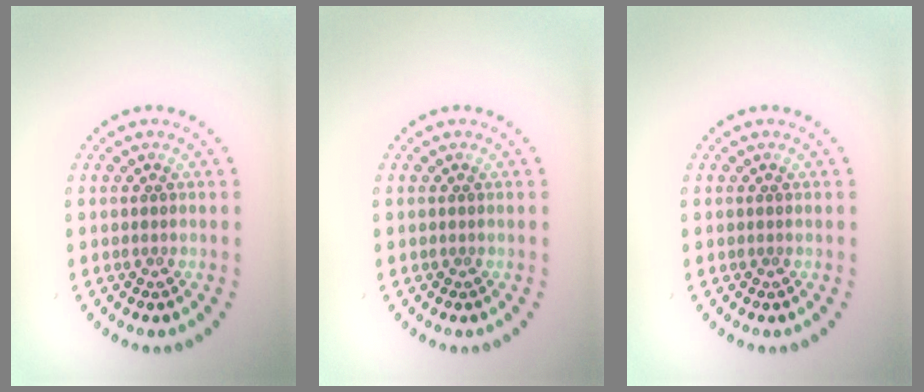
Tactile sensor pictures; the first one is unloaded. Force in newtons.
{"total": 0.0}
{"total": 0.0}